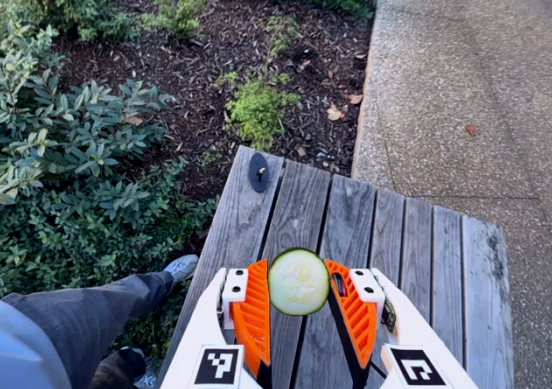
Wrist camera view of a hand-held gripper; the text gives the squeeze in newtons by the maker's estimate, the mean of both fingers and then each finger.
{"total": 6.4, "left": 6.0, "right": 6.7}